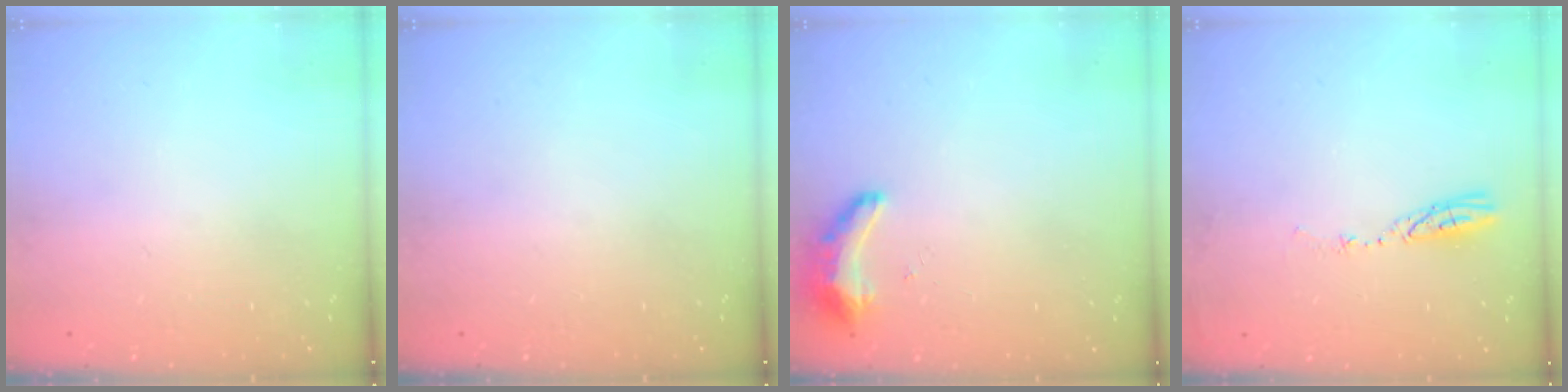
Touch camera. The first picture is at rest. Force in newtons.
{"total": 0.0}
{"total": 8.8, "press": 8.7, "slide": 1.3}
{"total": 3.8, "press": 3.8, "slide": 0.3}